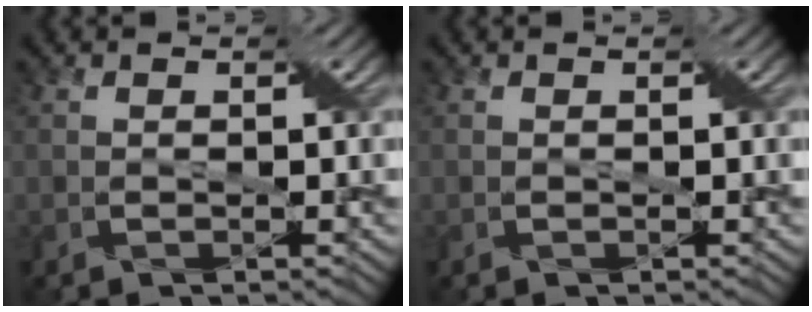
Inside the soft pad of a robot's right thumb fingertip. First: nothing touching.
{"total": 0.0}